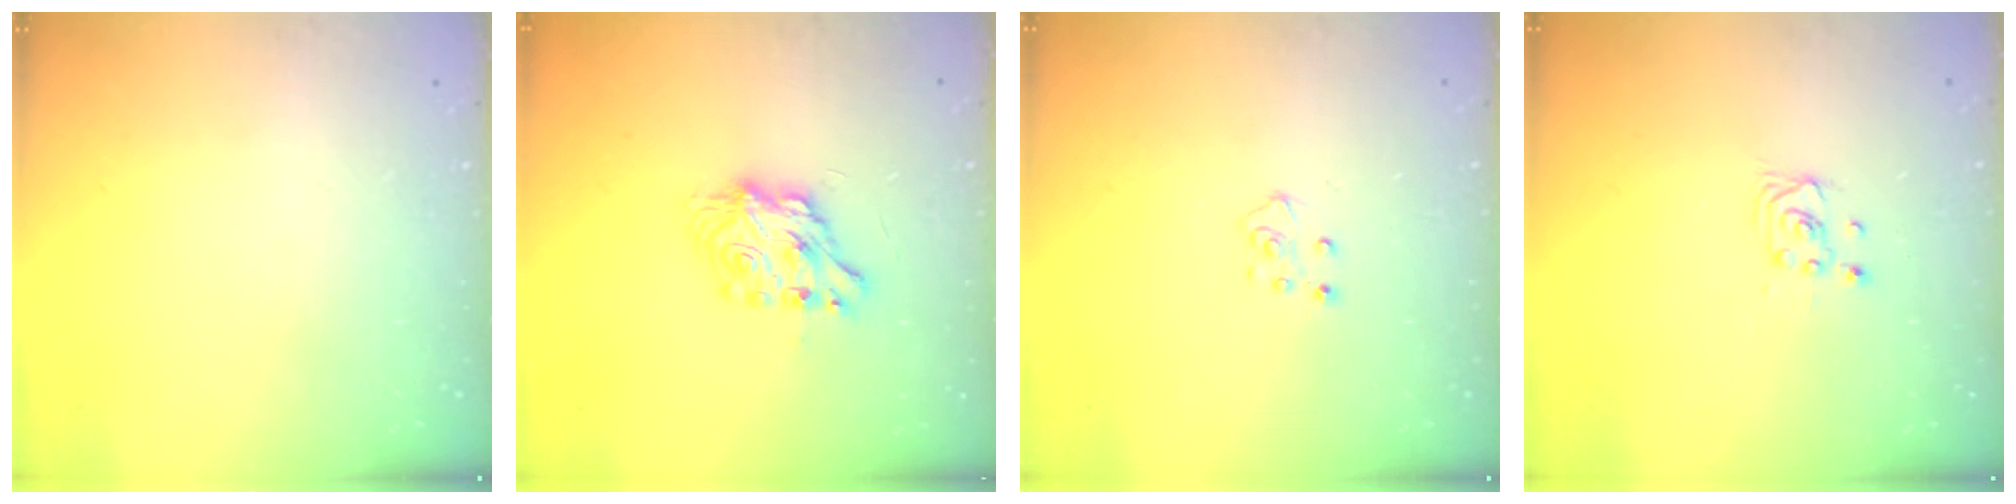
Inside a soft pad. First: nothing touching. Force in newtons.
{"total": 7.1, "press": 7.1, "slide": 0.3}
{"total": 5.1, "press": 5.1, "slide": 0.4}
{"total": 2.6, "press": 2.6, "slide": 0.2}